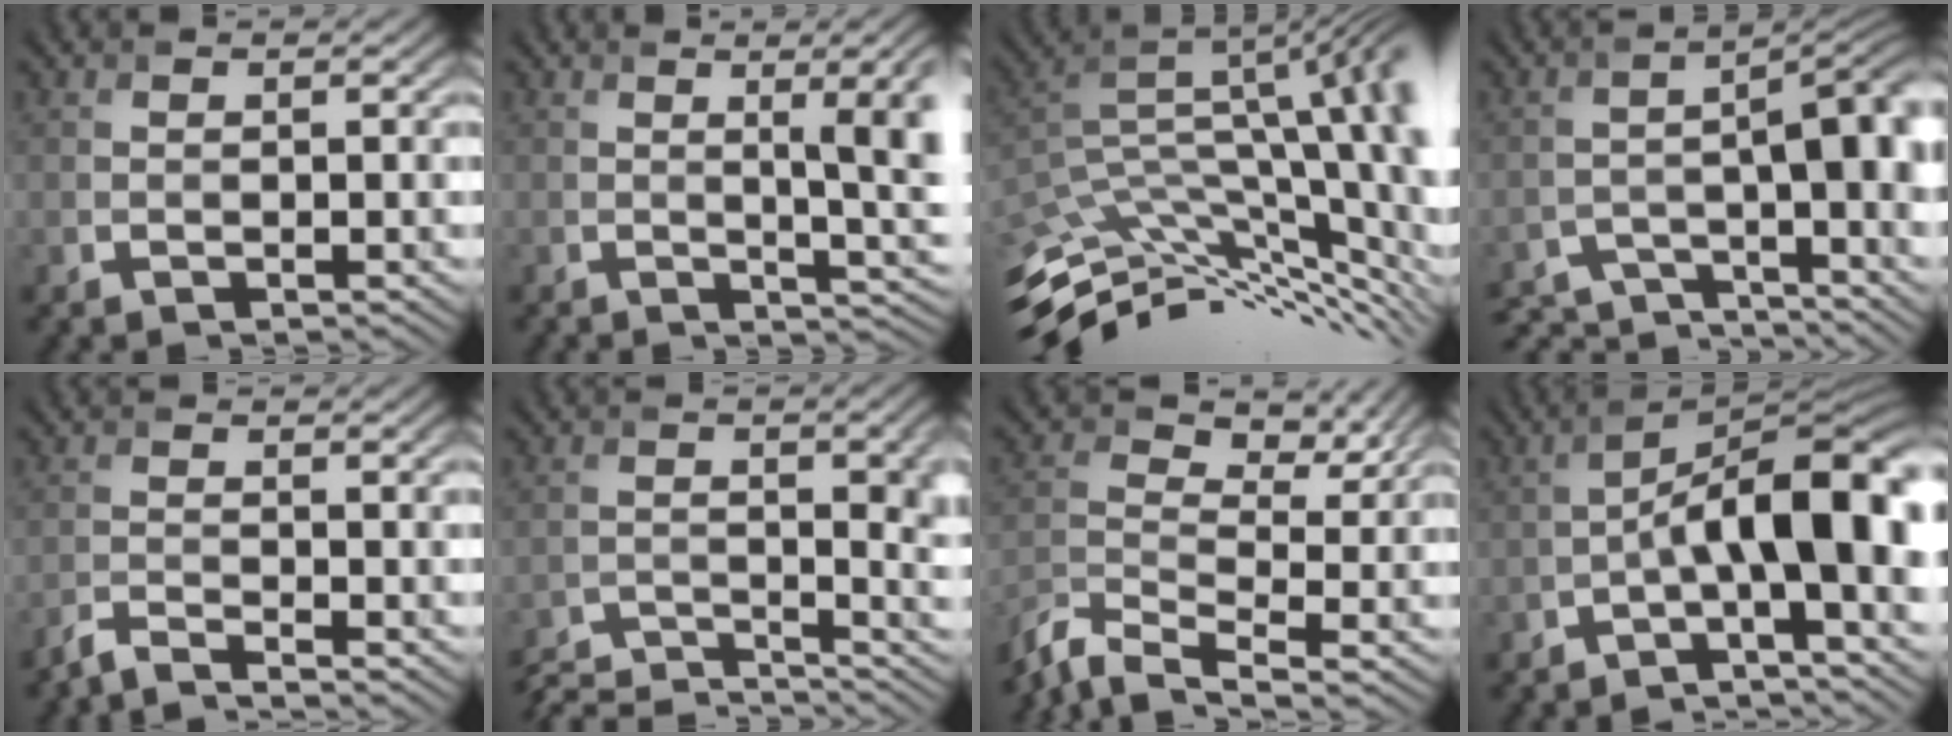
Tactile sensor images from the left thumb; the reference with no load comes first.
{"total": 8.7, "force": [0.5, 2.5, 8.3], "torque": [-0.089, 0.019, 0.009]}
{"total": 14.9, "force": [-4.2, 6.6, 12.6], "torque": [-0.206, -0.016, -0.044]}
{"total": 9.0, "force": [-5.7, 2.4, 6.5], "torque": [-0.095, -0.007, -0.081]}
{"total": 3.2, "force": [-2.9, 0.3, 1.3], "torque": [-0.013, 0.001, -0.065]}
{"total": 9.0, "force": [-6.4, 1.8, 6.1], "torque": [-0.092, -0.007, -0.096]}
{"total": 5.8, "force": [-3.2, 3.0, 3.8], "torque": [-0.081, -0.013, -0.072]}
{"total": 9.8, "force": [-2.3, 2.6, 9.2], "torque": [-0.138, 0.019, -0.043]}